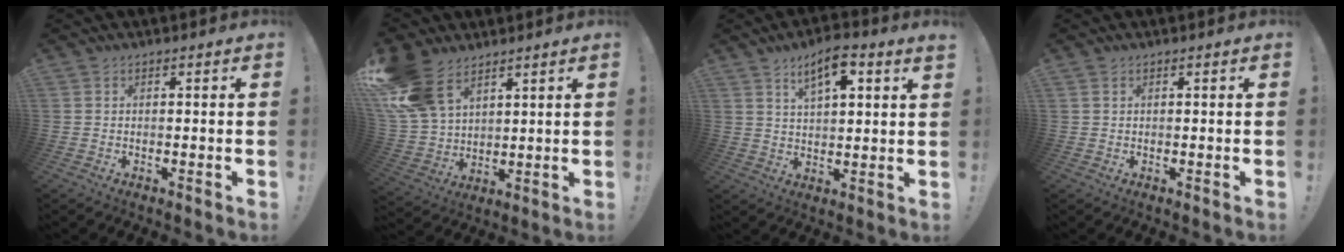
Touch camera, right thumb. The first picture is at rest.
{"total": 15.4, "force": [9.5, 9.2, 8.0], "torque": [-0.165, -0.046, 0.184]}
{"total": 7.8, "force": [4.7, 2.2, 5.8], "torque": [-0.090, -0.020, 0.078]}
{"total": 0.9, "force": [0.6, 0.6, 0.4], "torque": [-0.008, 0.002, 0.010]}